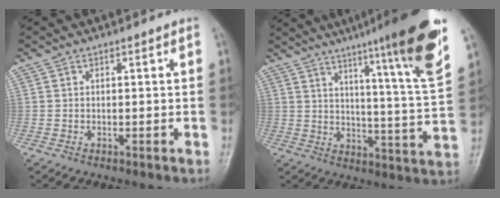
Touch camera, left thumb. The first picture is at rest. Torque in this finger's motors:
{"motor_torque": [1.13, -0.09, 1.53, -1.23, 0.33]}